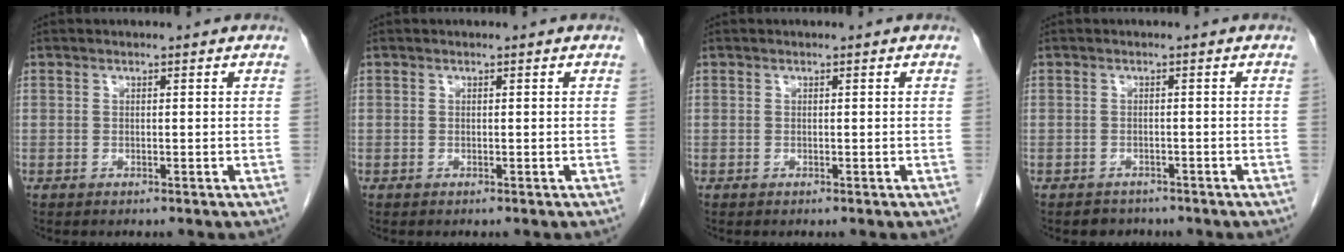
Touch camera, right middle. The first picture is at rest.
{"total": 0.0}
{"total": 0.0}
{"total": 2.1, "force": [-1.7, 1.2, -0.1], "torque": [-0.009, 0.003, -0.027]}